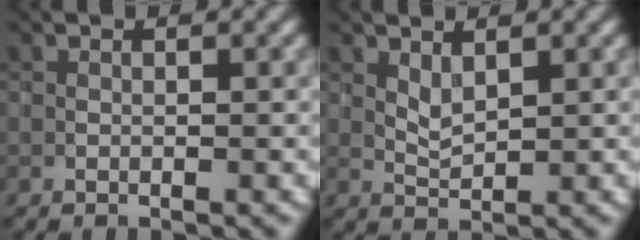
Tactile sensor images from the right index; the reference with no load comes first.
{"total": 1.6, "force": [0.8, 0.8, 1.2], "torque": [-0.027, -0.003, 0.021]}